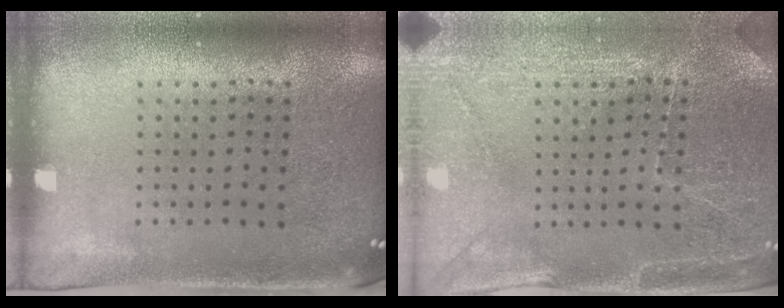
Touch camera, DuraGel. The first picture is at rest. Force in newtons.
{"total": 2.9, "press": 2.9, "slide": 0.2}